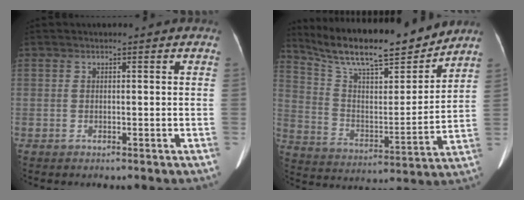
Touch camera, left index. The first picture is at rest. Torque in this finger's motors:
{"motor_torque": [-0.23, -0.92, 0.24, 0.07]}